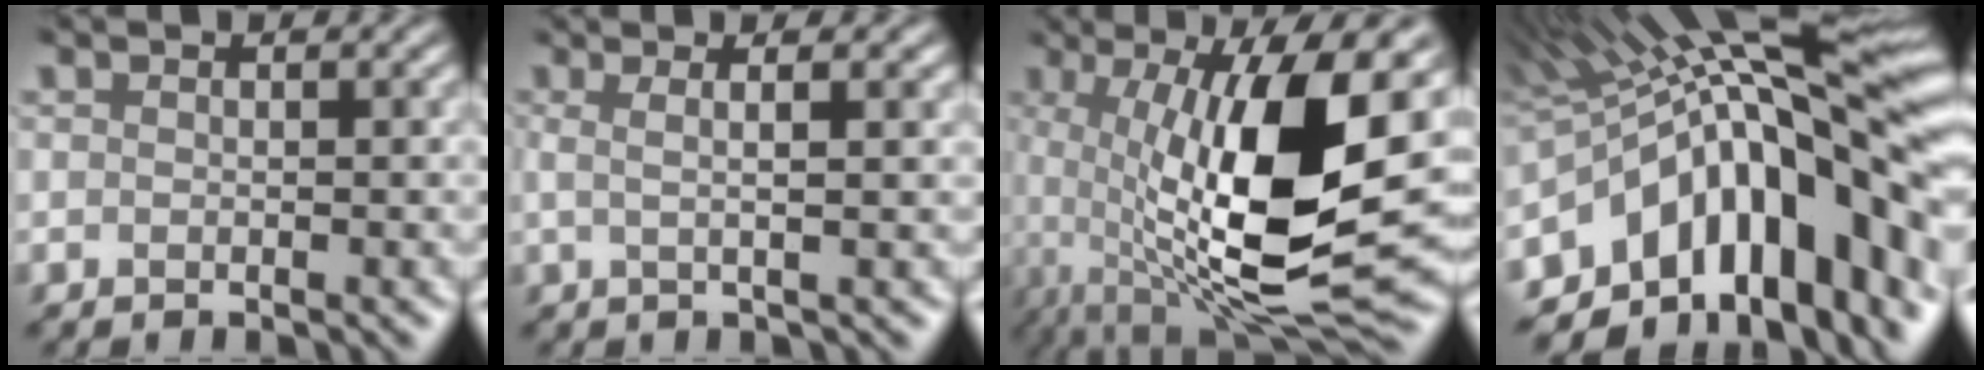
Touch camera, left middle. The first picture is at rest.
{"total": 1.5, "force": [1.1, 0.2, 1.0], "torque": [-0.011, -0.011, 0.009]}
{"total": 11.8, "force": [2.5, 3.3, 11.1], "torque": [-0.203, -0.024, 0.049]}
{"total": 14.5, "force": [-0.9, 6.9, 12.7], "torque": [-0.183, 0.034, -0.031]}